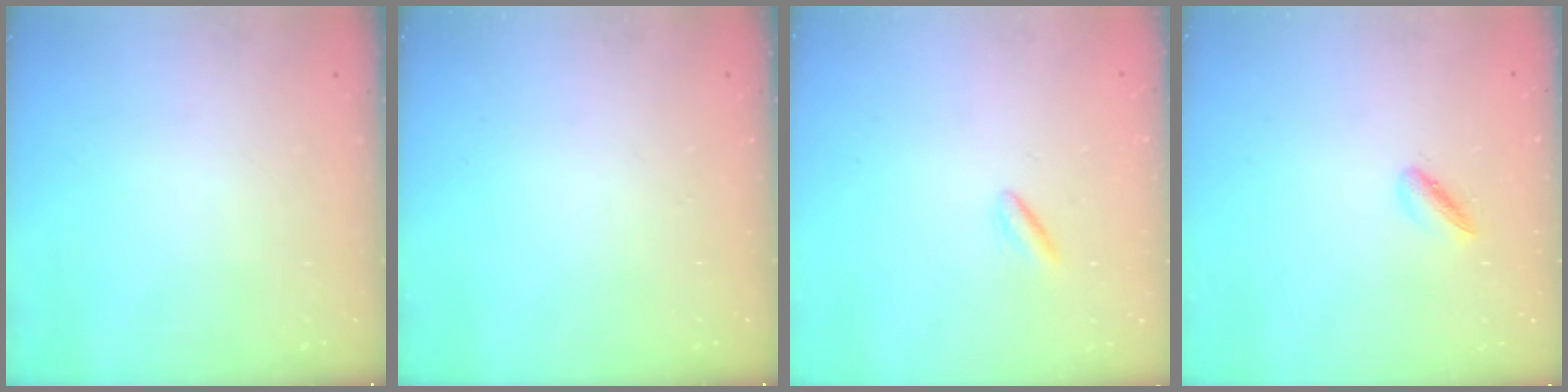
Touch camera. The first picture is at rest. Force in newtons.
{"total": 0.0}
{"total": 0.9, "press": 0.7, "slide": 0.6}
{"total": 3.2, "press": 3.1, "slide": 0.8}